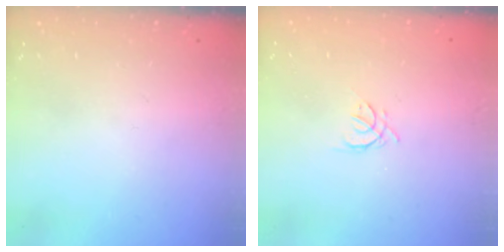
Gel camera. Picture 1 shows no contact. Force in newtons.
{"total": 2.4, "press": 2.3, "slide": 0.6}